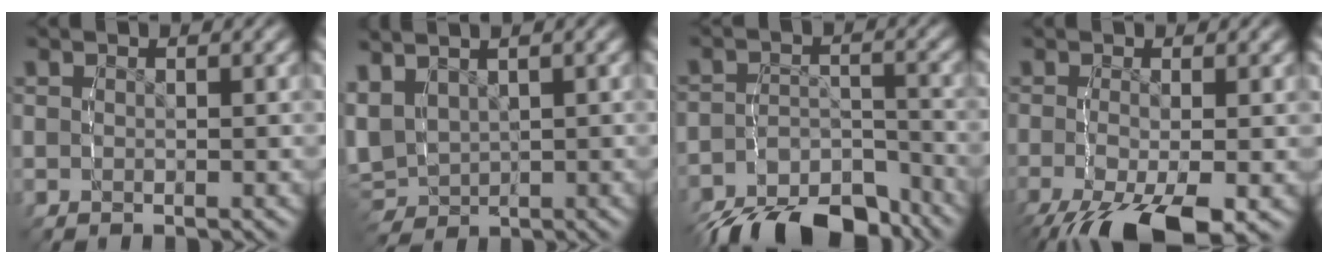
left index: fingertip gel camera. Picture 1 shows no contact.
{"total": 5.6, "force": [0.9, 4.9, 2.5], "torque": [-0.095, -0.031, 0.035]}
{"total": 8.4, "force": [-7.3, 2.9, 3.1], "torque": [-0.032, -0.012, -0.119]}
{"total": 6.4, "force": [-3.7, 2.3, 4.7], "torque": [-0.112, -0.034, -0.044]}